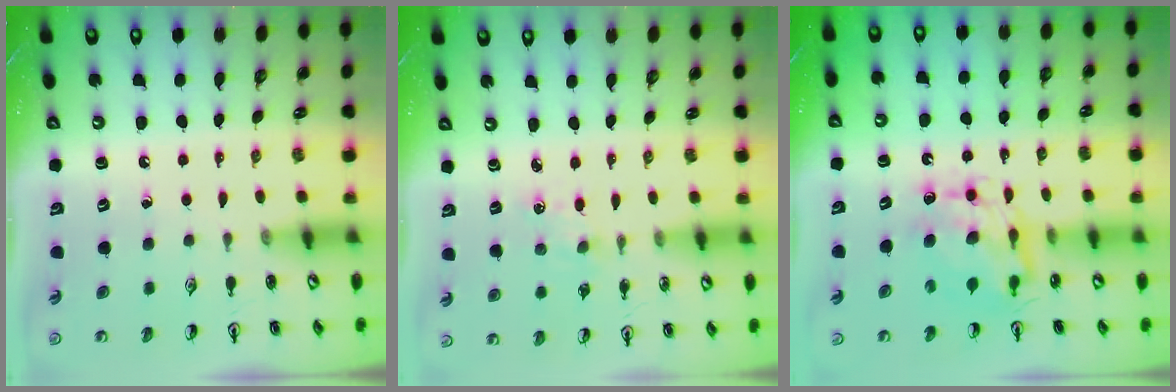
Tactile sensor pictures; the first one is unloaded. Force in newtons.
{"total": 2.9, "press": 2.8, "slide": 0.4}
{"total": 8.2, "press": 8.2, "slide": 0.4}